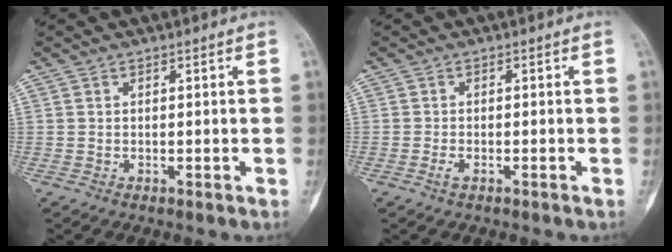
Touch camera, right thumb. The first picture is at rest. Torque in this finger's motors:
{"motor_torque": [-0.37, 0.62, -0.02, -0.11, -0.04]}